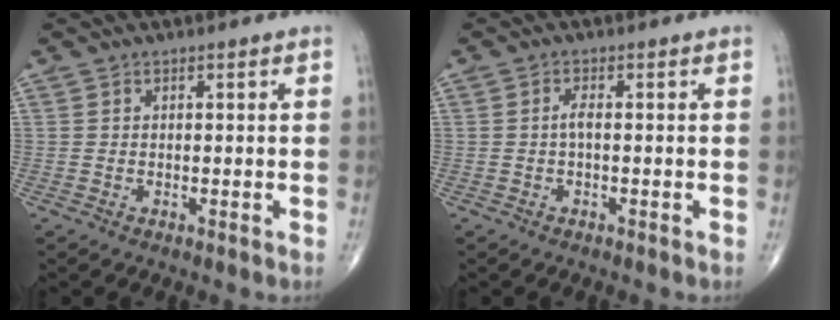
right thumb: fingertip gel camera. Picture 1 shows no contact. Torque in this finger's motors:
{"motor_torque": [0.15, -0.07, 0.20, -0.10, -0.02]}